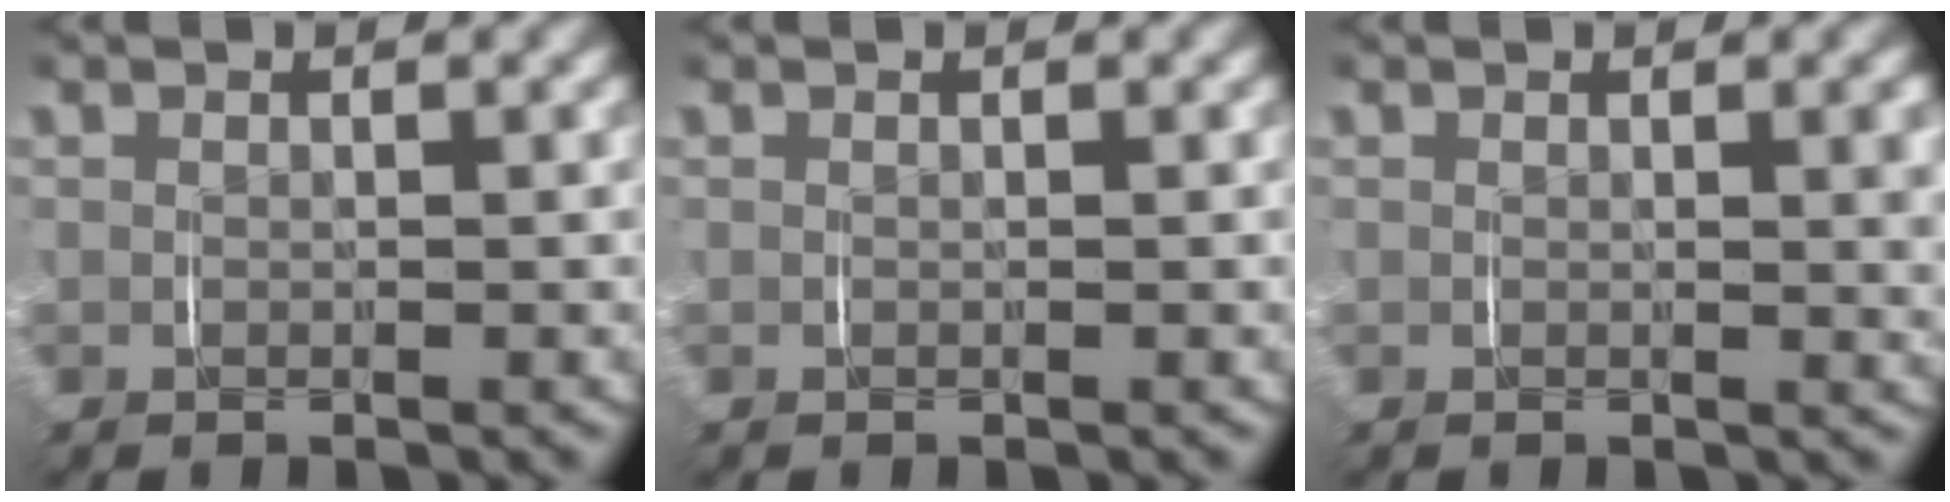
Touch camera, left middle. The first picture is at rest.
{"total": 0.0}
{"total": 1.5, "force": [0.5, 0.0, 1.4], "torque": [-0.013, -0.005, 0.007]}